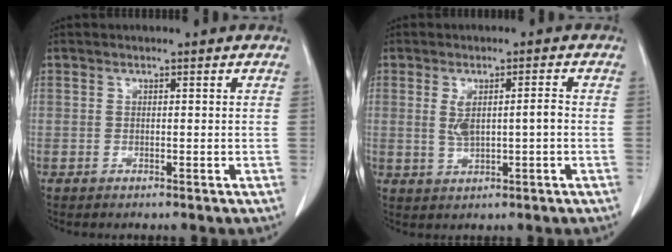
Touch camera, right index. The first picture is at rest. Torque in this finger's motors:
{"motor_torque": [0.03, 0.16, 0.10, 0.03]}